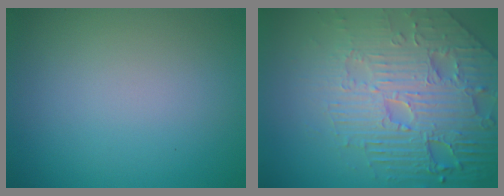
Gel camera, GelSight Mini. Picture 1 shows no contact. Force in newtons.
{"total": 8.4, "press": 6.1, "slide": 5.7}